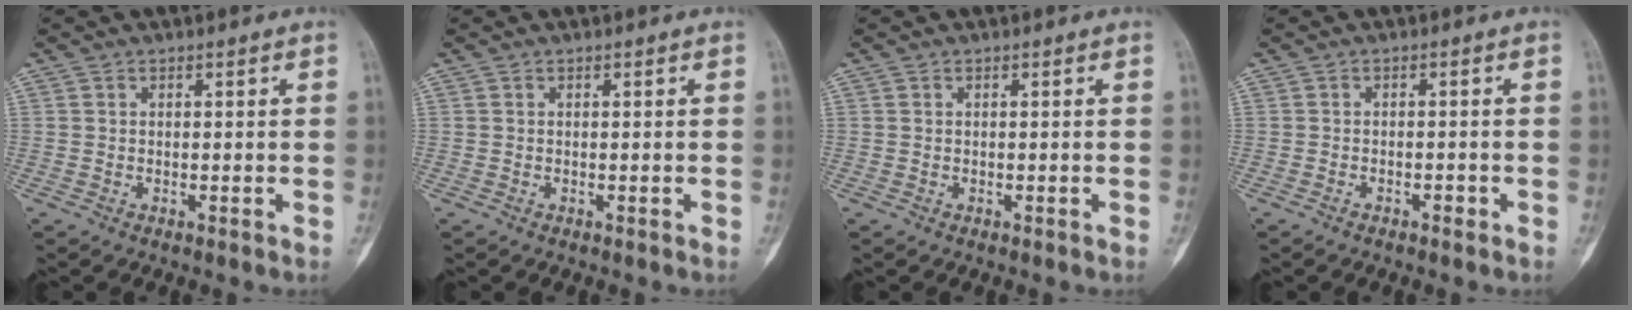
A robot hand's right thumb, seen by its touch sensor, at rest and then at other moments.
{"total": 0.0}
{"total": 0.0}
{"total": 1.2, "force": [-0.8, 0.6, 0.7], "torque": [-0.012, 0.008, -0.013]}